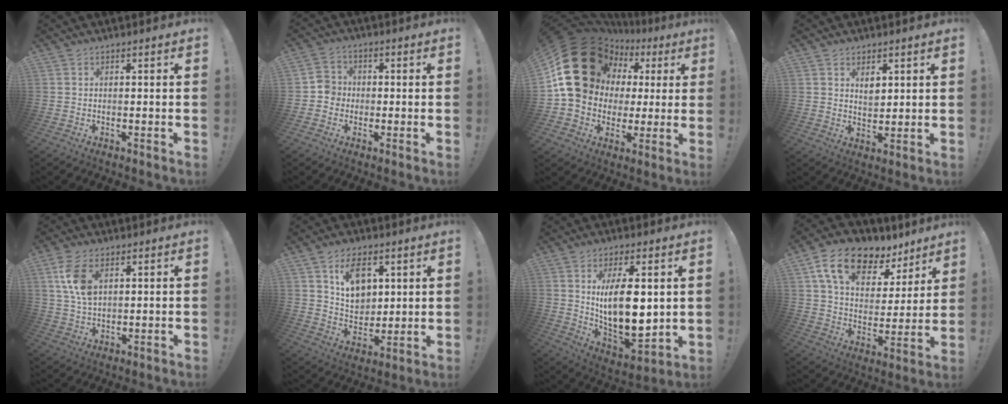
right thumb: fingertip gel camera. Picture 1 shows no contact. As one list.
[{"total": 5.2, "force": [-1.7, 4.8, 1.3], "torque": [-0.009, 0.016, -0.031]}, {"total": 23.8, "force": [7.4, 18.0, 13.7], "torque": [-0.217, -0.045, 0.181]}, {"total": 4.7, "force": [2.2, 3.5, 2.3], "torque": [-0.035, -0.008, 0.037]}, {"total": 8.9, "force": [3.3, 5.3, 6.4], "torque": [-0.115, -0.007, 0.060]}, {"total": 11.6, "force": [5.7, 8.0, 6.0], "torque": [-0.087, -0.023, 0.108]}, {"total": 15.6, "force": [3.7, 6.8, 13.6], "torque": [-0.240, -0.039, 0.059]}, {"total": 16.4, "force": [10.0, 9.0, 9.3], "torque": [-0.161, -0.051, 0.180]}]